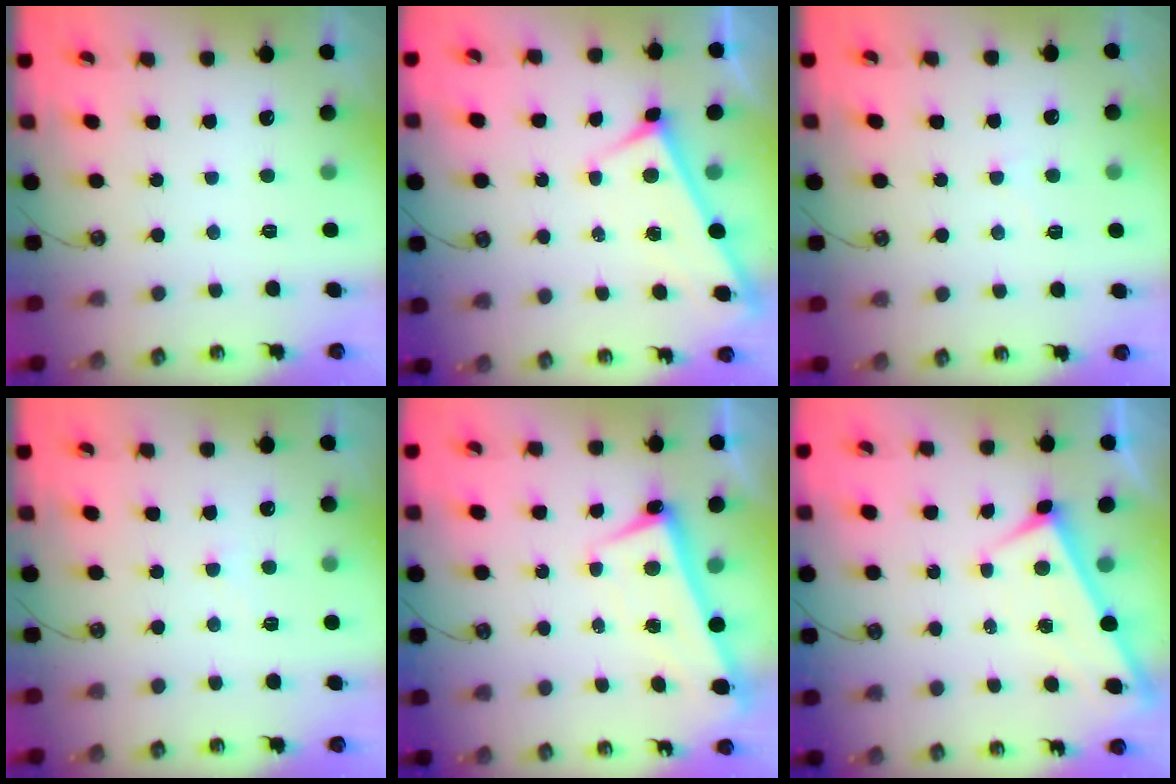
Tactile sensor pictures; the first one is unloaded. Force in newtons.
{"total": 2.9, "press": 2.9, "slide": 0.3}
{"total": 1.8, "press": 1.8, "slide": 0.3}
{"total": 3.3, "press": 3.3, "slide": 0.5}
{"total": 2.6, "press": 2.4, "slide": 0.8}
{"total": 1.3, "press": 1.3, "slide": 0.4}